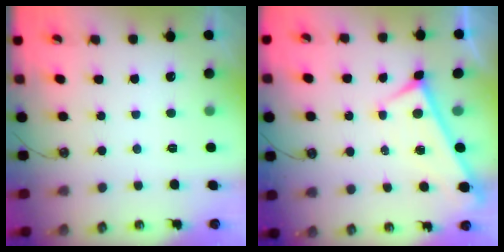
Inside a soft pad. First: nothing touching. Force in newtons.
{"total": 0.0}